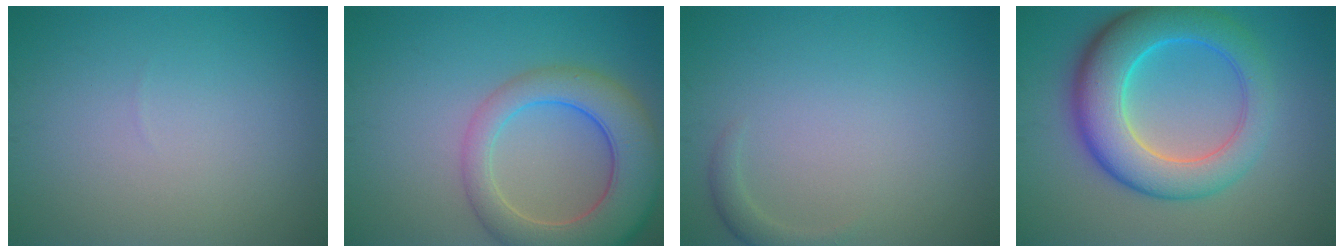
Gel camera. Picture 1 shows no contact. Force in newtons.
{"total": 8.1, "press": 8.0, "slide": 0.8}
{"total": 1.2, "press": 1.2, "slide": 0.1}
{"total": 8.9, "press": 8.9, "slide": 0.3}